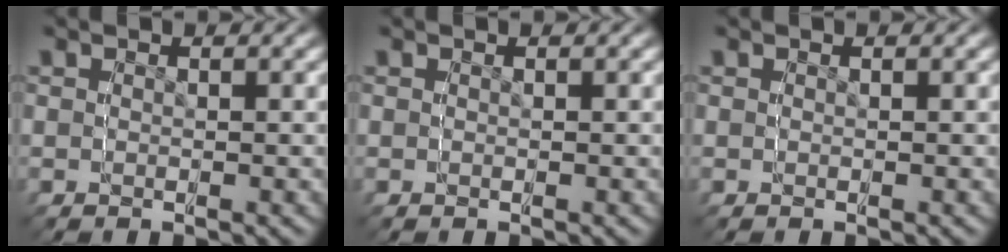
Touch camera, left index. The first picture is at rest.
{"total": 0.0}
{"total": 0.0}